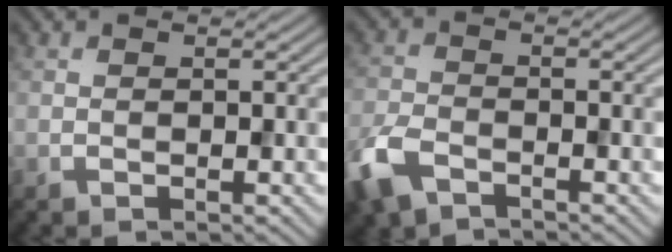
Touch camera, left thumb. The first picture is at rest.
{"total": 6.3, "force": [-4.2, 3.0, 3.7], "torque": [-0.089, -0.011, -0.096]}